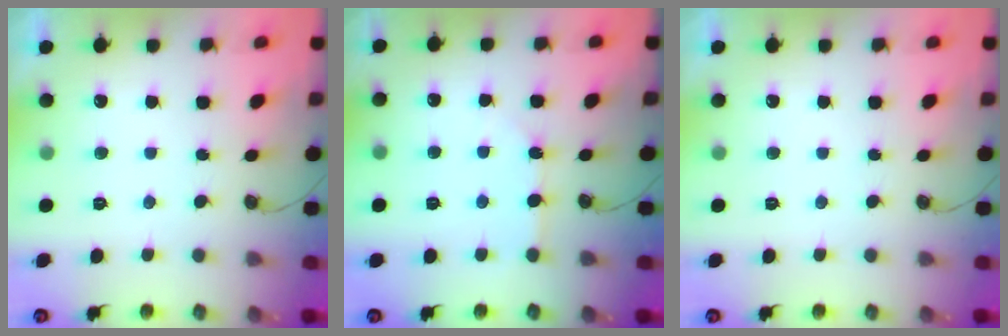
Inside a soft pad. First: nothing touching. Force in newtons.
{"total": 3.6, "press": 3.5, "slide": 0.6}
{"total": 0.0}